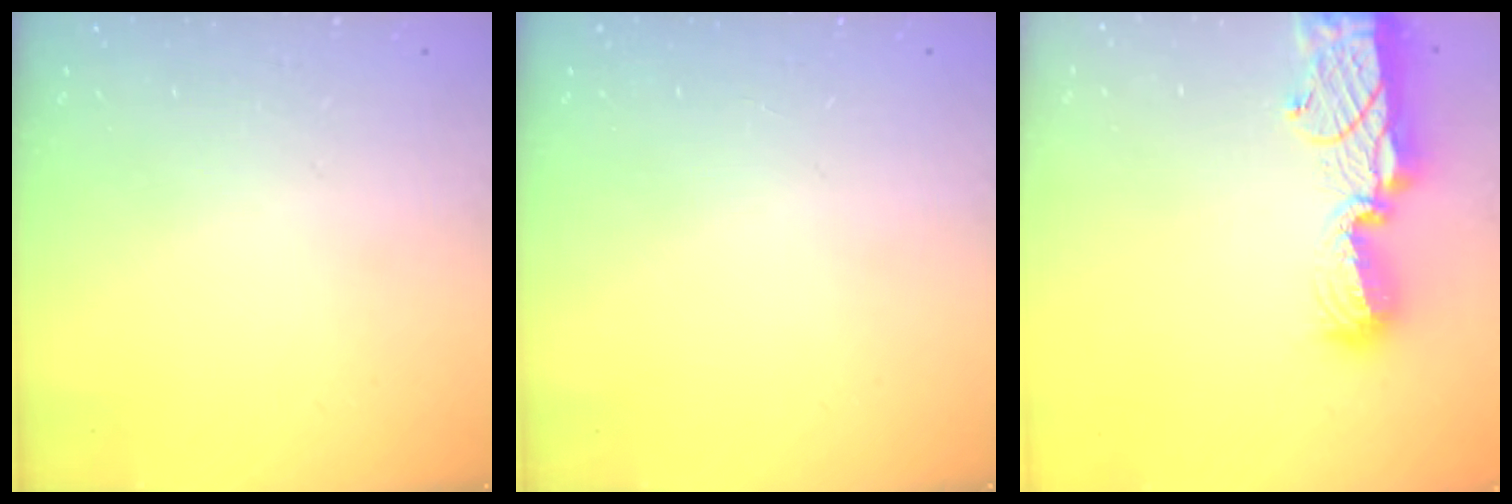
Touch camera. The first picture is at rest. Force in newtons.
{"total": 0.0}
{"total": 14.4, "press": 14.3, "slide": 1.7}